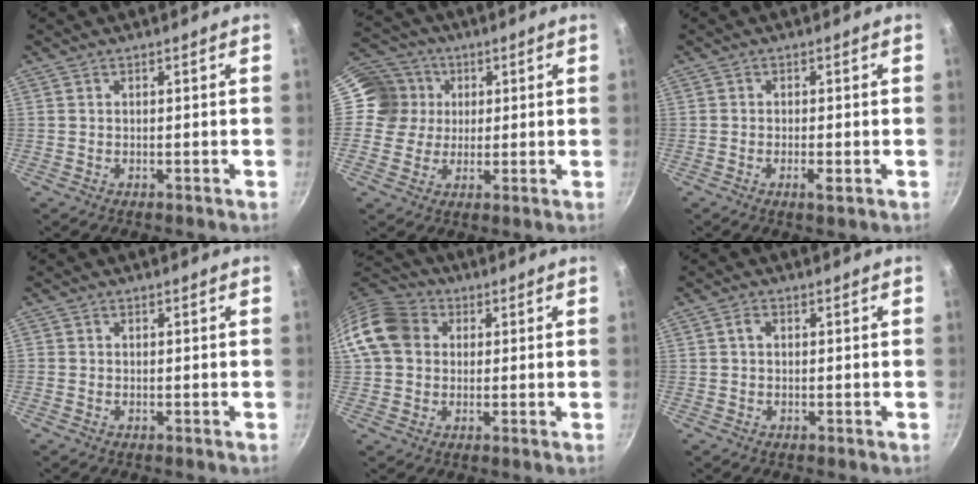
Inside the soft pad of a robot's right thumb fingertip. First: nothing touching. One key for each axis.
{"total": 9.4, "fx": 1.5, "fy": 9.0, "fz": 2.2, "tx": -0.009, "ty": 0.012, "tz": 0.009}
{"total": 2.2, "fx": -0.8, "fy": 0.5, "fz": 1.9, "tx": -0.043, "ty": 0.001, "tz": -0.017}
{"total": 0.5, "fx": 0.0, "fy": 0.5, "fz": 0.1, "tx": 0.000, "ty": 0.002, "tz": -0.001}
{"total": 11.7, "fx": 2.1, "fy": 9.8, "fz": 6.1, "tx": -0.090, "ty": 0.024, "tz": 0.022}
{"total": 1.5, "fx": 0.3, "fy": 1.0, "fz": 1.1, "tx": -0.019, "ty": 0.006, "tz": 0.004}